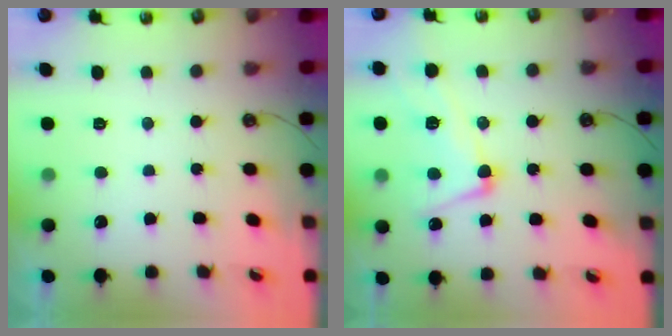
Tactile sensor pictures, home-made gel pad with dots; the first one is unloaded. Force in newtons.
{"total": 5.8, "press": 5.7, "slide": 1.2}